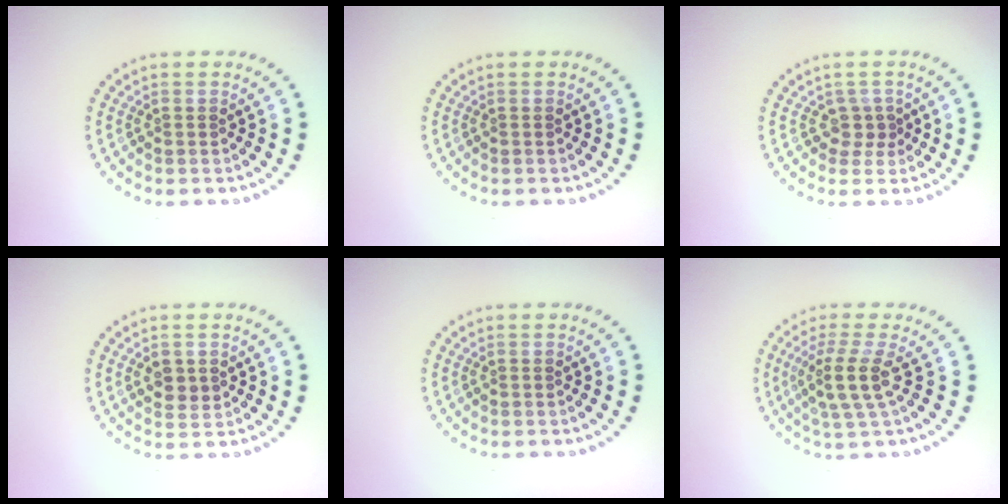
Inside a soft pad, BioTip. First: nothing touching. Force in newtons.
{"total": 0.0}
{"total": 1.8, "press": 1.2, "slide": 1.3}
{"total": 1.8, "press": 1.8, "slide": 0.4}
{"total": 0.0}
{"total": 3.2, "press": 2.4, "slide": 2.2}